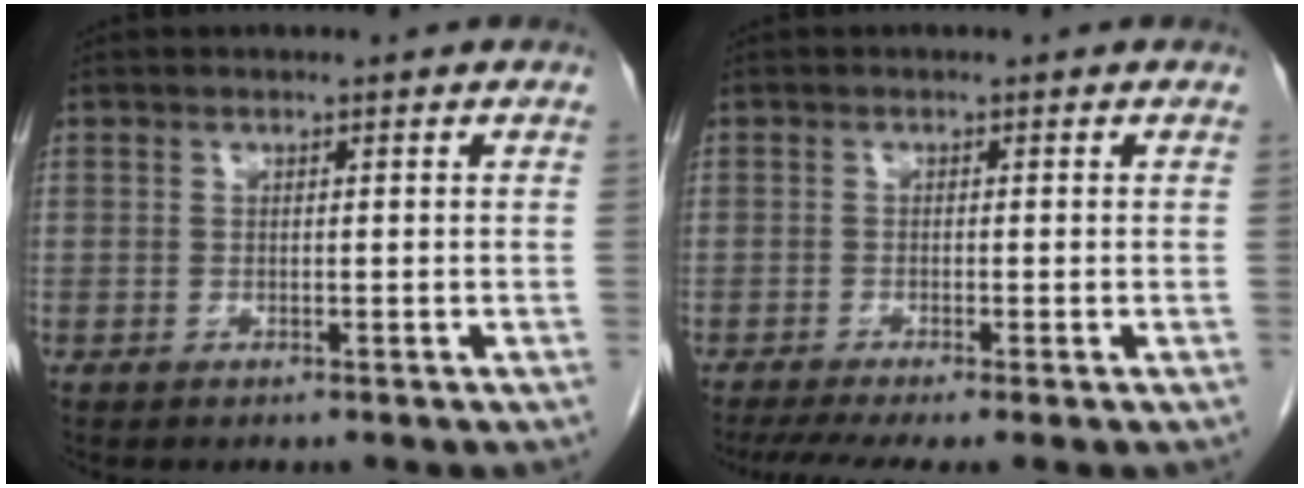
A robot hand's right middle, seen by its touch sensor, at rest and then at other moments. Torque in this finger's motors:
{"motor_torque": [0.70, -0.44, 0.11, 0.03]}